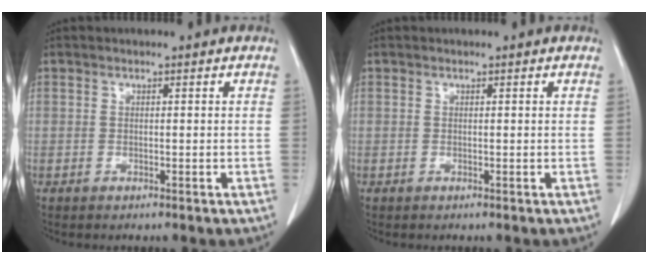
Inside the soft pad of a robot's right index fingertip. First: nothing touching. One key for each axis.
{"total": 0.0}